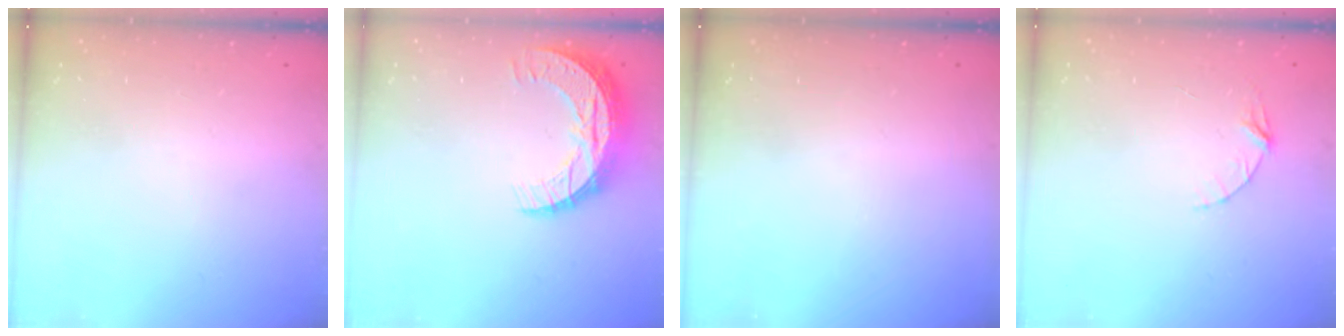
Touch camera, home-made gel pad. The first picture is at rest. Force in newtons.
{"total": 10.7, "press": 10.7, "slide": 0.8}
{"total": 0.0}
{"total": 3.9, "press": 3.9, "slide": 0.4}